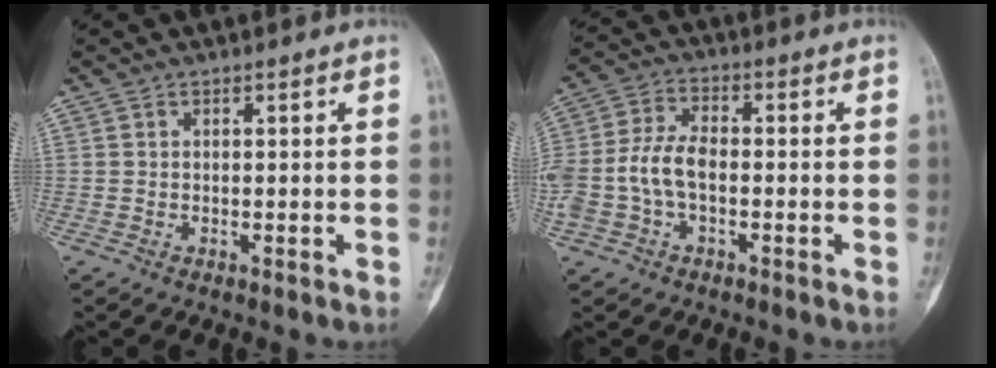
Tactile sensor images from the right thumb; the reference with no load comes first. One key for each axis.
{"total": 9.1, "fx": -1.6, "fy": 5.4, "fz": 7.1, "tx": -0.160, "ty": 0.031, "tz": -0.035}